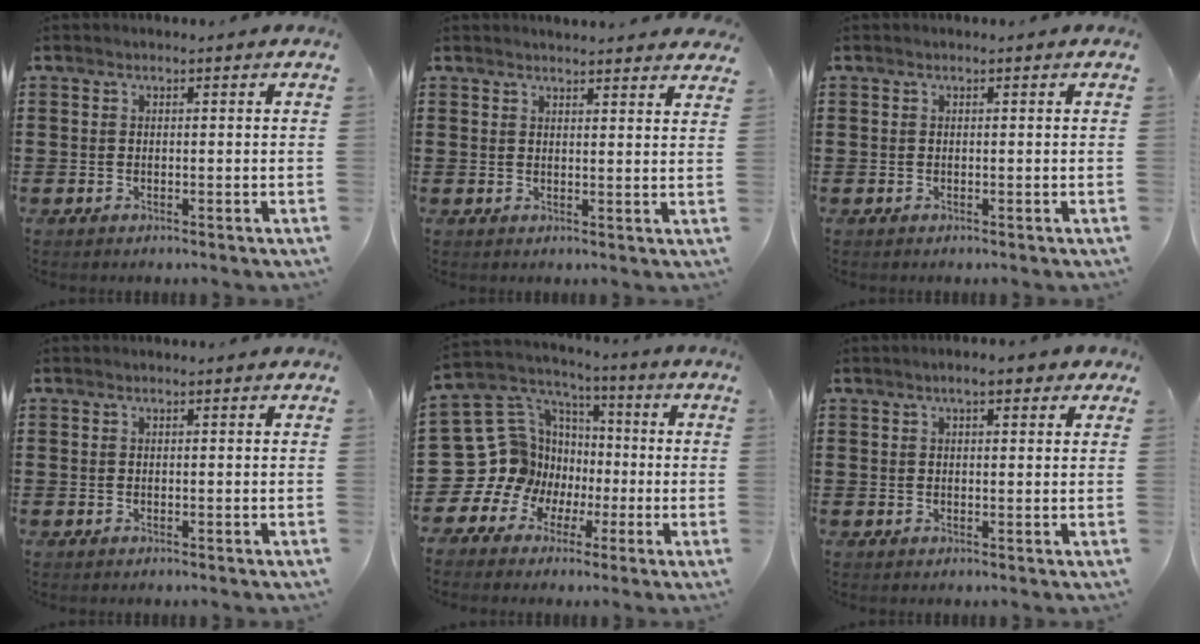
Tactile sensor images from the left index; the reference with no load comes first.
{"total": 2.2, "force": [2.2, -0.1, 0.0], "torque": [-0.006, -0.005, 0.043]}
{"total": 0.0}
{"total": 0.0}
{"total": 13.1, "force": [-1.6, 12.6, 3.0], "torque": [-0.137, -0.022, -0.003]}
{"total": 3.0, "force": [1.8, 0.8, 2.3], "torque": [-0.040, 0.005, 0.027]}